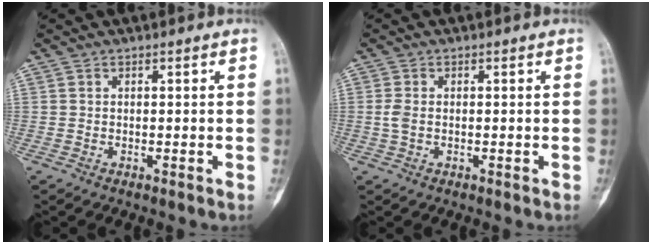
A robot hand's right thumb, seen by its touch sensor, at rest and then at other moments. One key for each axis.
{"total": 2.0, "fx": -0.1, "fy": 1.2, "fz": 1.6, "tx": -0.045, "ty": 0.002, "tz": -0.004}